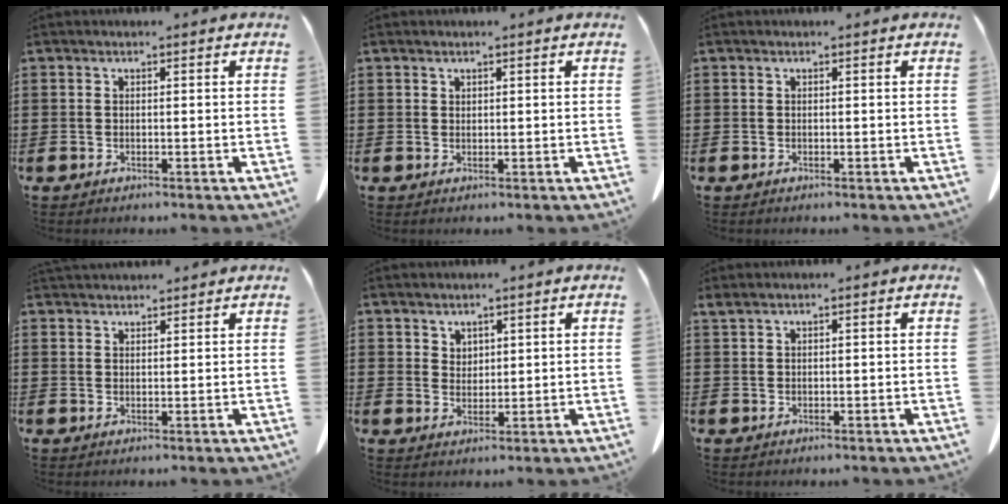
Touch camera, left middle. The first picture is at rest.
{"total": 0.6, "force": [0.5, 0.2, 0.1], "torque": [-0.006, -0.001, 0.011]}
{"total": 0.0}
{"total": 2.1, "force": [2.1, 0.2, 0.1], "torque": [-0.007, -0.003, 0.041]}
{"total": 2.5, "force": [2.1, 1.3, 0.3], "torque": [-0.010, 0.000, 0.041]}
{"total": 0.9, "force": [0.7, 0.1, 0.5], "torque": [-0.013, 0.000, 0.014]}